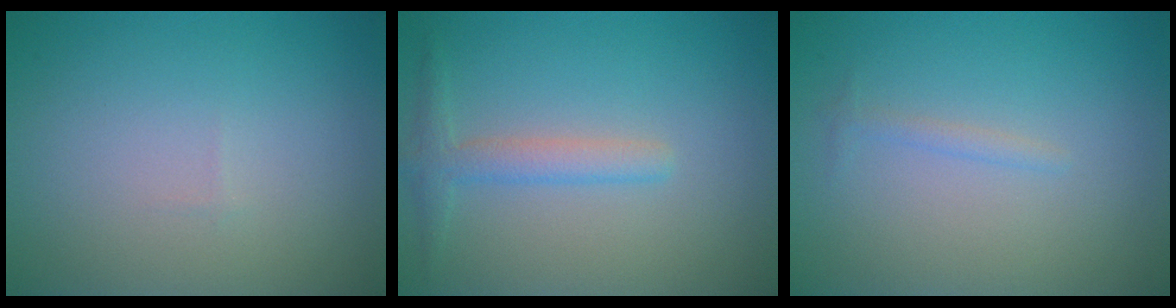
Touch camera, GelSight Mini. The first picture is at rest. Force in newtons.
{"total": 2.2, "press": 2.2, "slide": 0.1}
{"total": 0.8, "press": 0.8, "slide": 0.0}